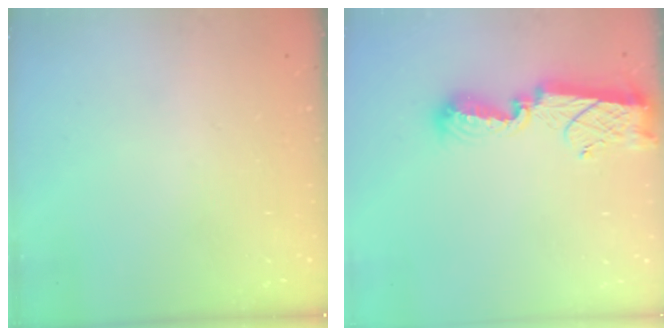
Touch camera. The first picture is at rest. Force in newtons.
{"total": 11.4, "press": 11.4, "slide": 0.8}